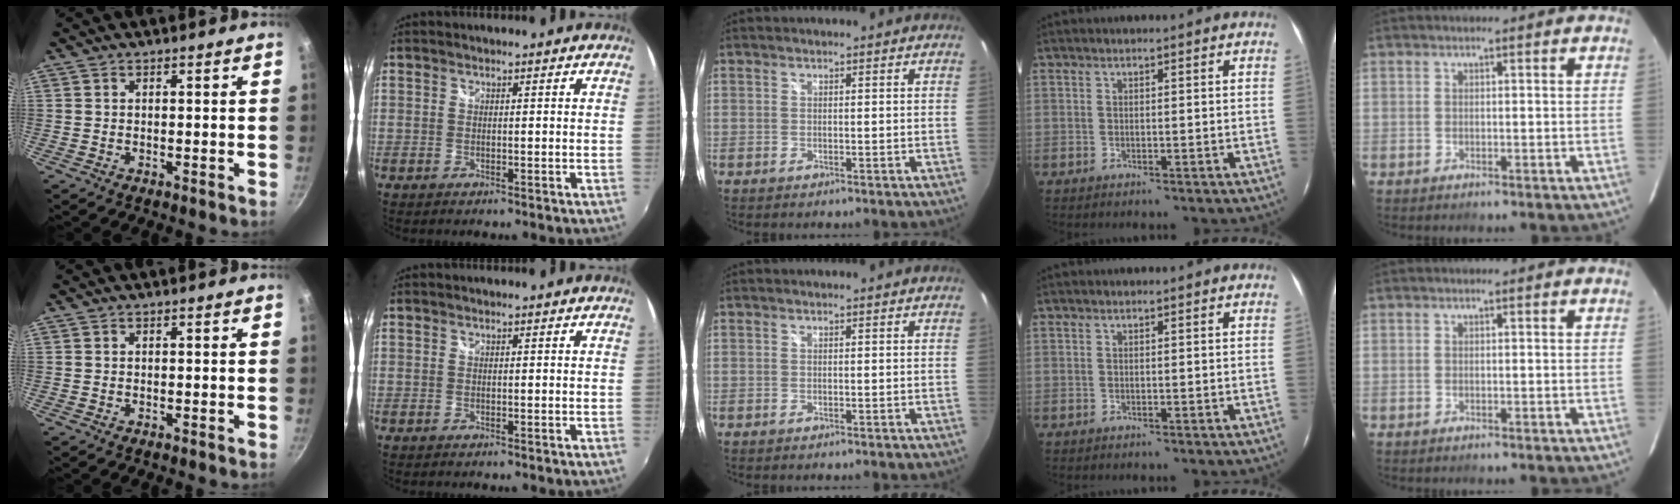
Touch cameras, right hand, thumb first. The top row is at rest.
{}